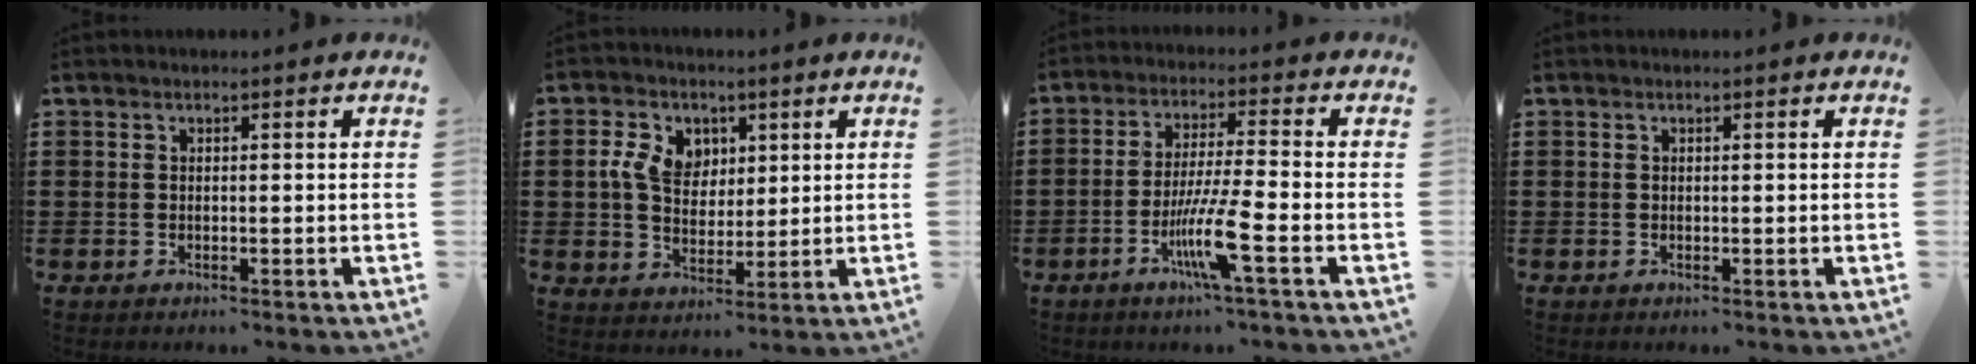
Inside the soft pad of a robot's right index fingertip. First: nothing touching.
{"total": 6.5, "force": [1.8, 5.0, 3.8], "torque": [-0.101, 0.014, 0.029]}
{"total": 8.5, "force": [-3.8, 0.0, 7.6], "torque": [-0.151, -0.016, -0.073]}
{"total": 0.0}